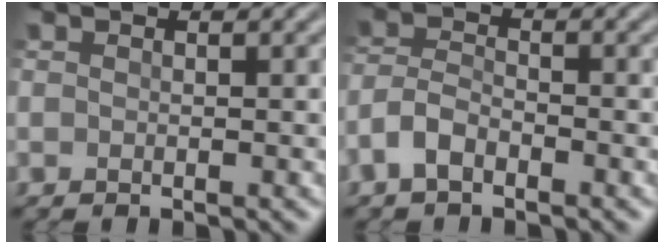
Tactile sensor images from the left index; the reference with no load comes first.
{"total": 2.6, "force": [-1.7, 1.2, 1.6], "torque": [-0.034, 0.005, -0.042]}